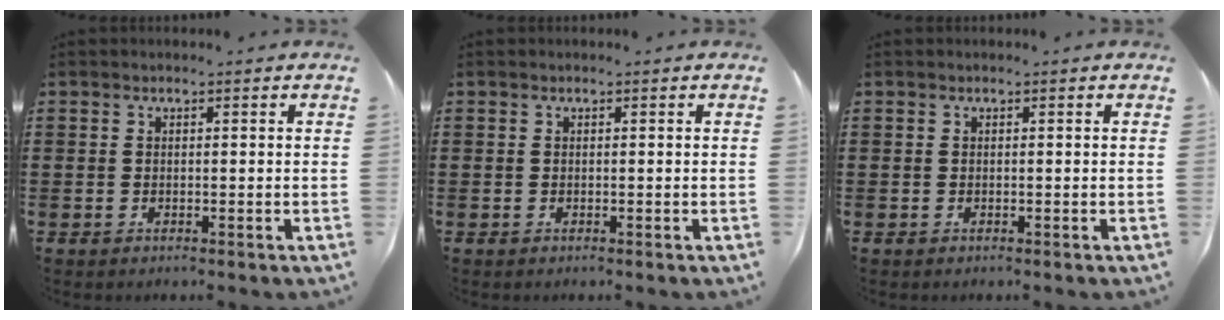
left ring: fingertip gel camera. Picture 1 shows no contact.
{"total": 0.0}
{"total": 0.0}